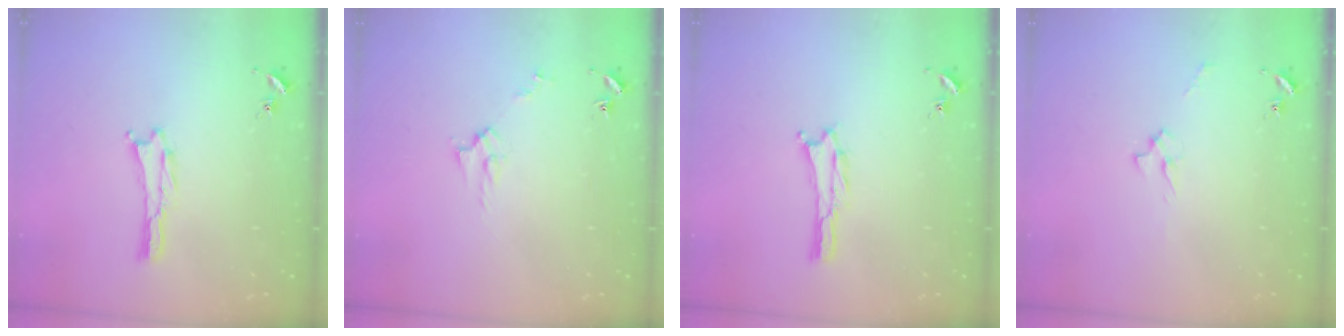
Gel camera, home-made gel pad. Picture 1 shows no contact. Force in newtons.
{"total": 3.0, "press": 3.0, "slide": 0.3}
{"total": 0.0}
{"total": 2.4, "press": 2.4, "slide": 0.4}